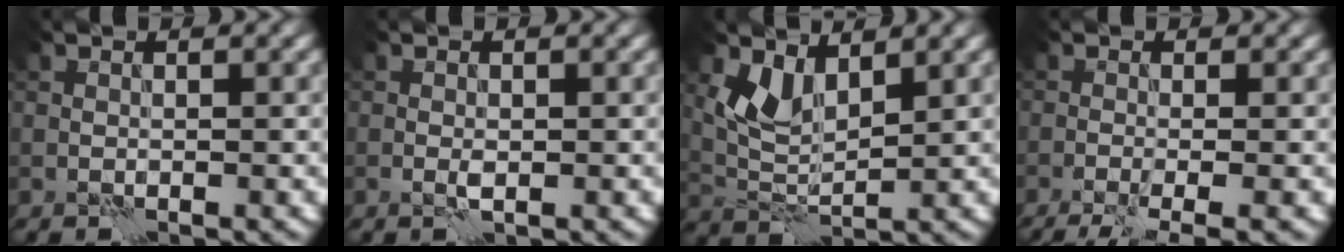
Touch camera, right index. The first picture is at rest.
{"total": 1.2, "force": [-0.3, 0.5, 1.0], "torque": [-0.020, 0.001, -0.007]}
{"total": 3.7, "force": [2.0, 1.9, 2.4], "torque": [-0.053, -0.006, 0.046]}
{"total": 4.9, "force": [-2.3, 1.5, 4.0], "torque": [-0.046, -0.004, -0.040]}